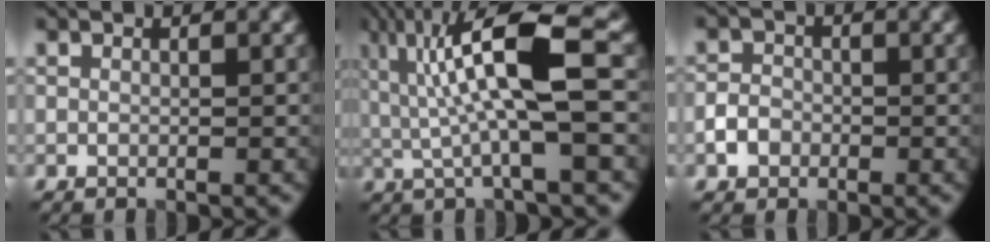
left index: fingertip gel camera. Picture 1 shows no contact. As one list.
[{"total": 9.5, "force": [1.4, 2.0, 9.2], "torque": [-0.166, 0.008, 0.026]}, {"total": 2.0, "force": [-0.9, 1.7, 0.8], "torque": [-0.009, 0.002, -0.021]}]